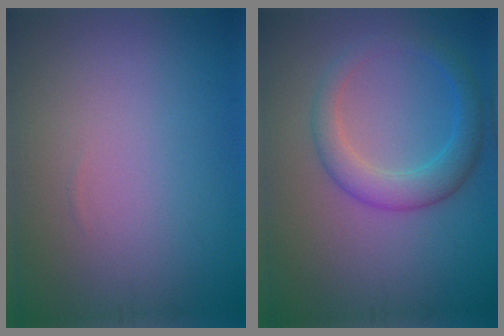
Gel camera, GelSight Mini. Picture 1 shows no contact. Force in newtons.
{"total": 2.6, "press": 2.6, "slide": 0.2}